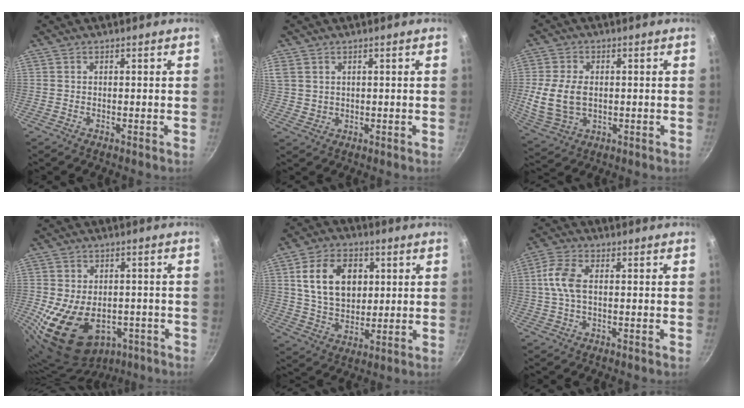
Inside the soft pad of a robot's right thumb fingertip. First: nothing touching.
{"total": 5.4, "force": [2.3, 4.2, 2.5], "torque": [-0.041, -0.001, 0.052]}
{"total": 9.7, "force": [0.0, 6.8, 6.9], "torque": [-0.128, -0.004, 0.009]}
{"total": 16.0, "force": [-5.4, 10.9, 10.4], "torque": [-0.157, 0.016, -0.069]}
{"total": 14.2, "force": [3.6, 10.1, 9.4], "torque": [-0.137, -0.005, 0.065]}
{"total": 6.2, "force": [0.5, 3.4, 5.2], "torque": [-0.115, 0.012, 0.004]}